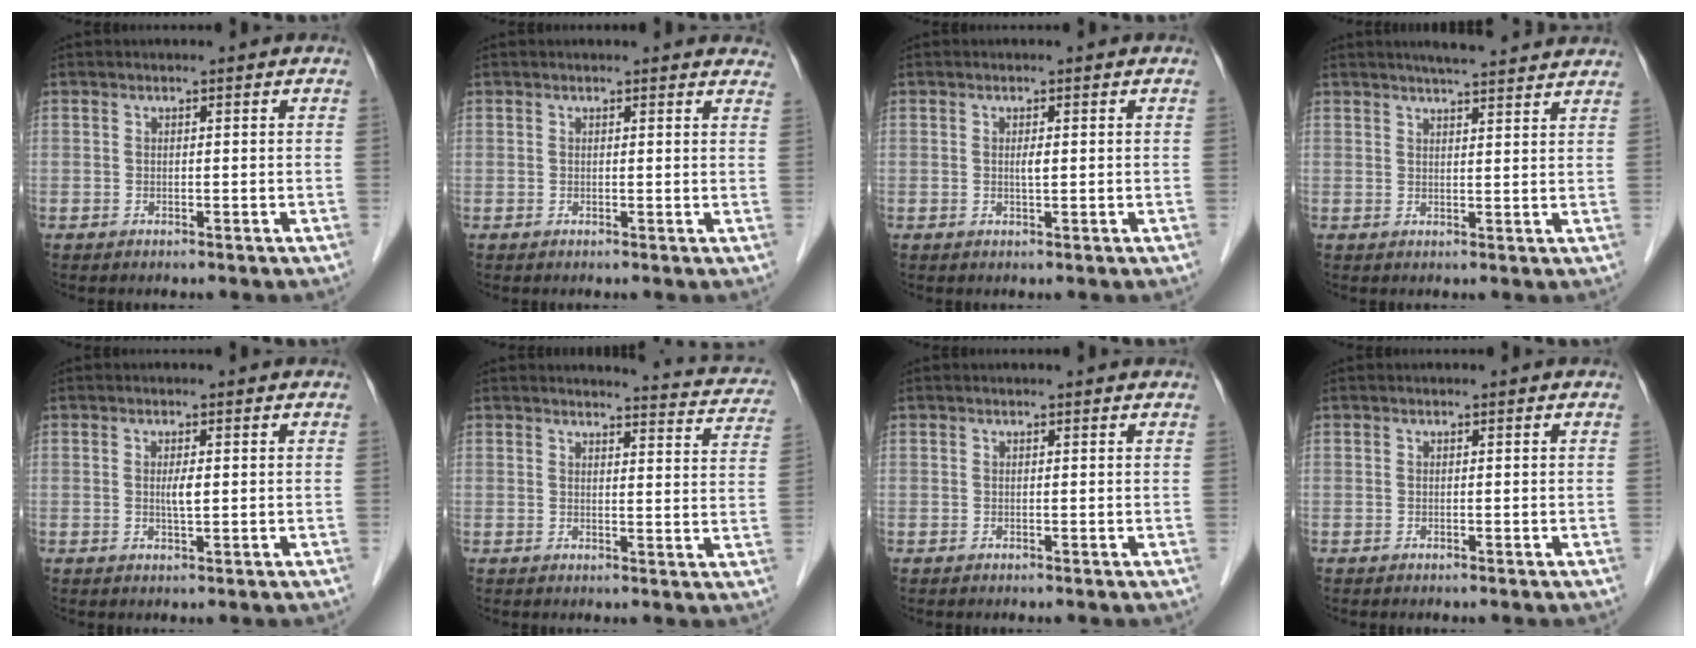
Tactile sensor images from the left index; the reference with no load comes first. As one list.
[{"total": 7.7, "force": [7.3, 1.9, 1.8], "torque": [0.001, 0.001, 0.057]}, {"total": 1.0, "force": [0.1, 0.2, 1.0], "torque": [-0.020, -0.001, 0.002]}, {"total": 9.5, "force": [8.6, 0.8, 4.0], "torque": [-0.054, 0.020, 0.099]}, {"total": 1.9, "force": [0.2, 0.3, 1.9], "torque": [-0.037, -0.001, 0.003]}, {"total": 9.9, "force": [9.6, 1.3, 1.9], "torque": [-0.004, -0.040, 0.081]}, {"total": 1.4, "force": [1.3, 0.2, 0.3], "torque": [-0.011, 0.010, 0.013]}, {"total": 0.0}]